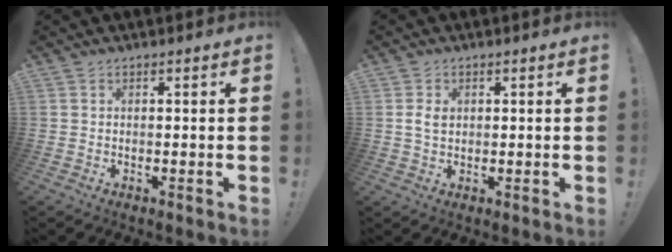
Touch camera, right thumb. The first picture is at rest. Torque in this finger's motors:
{"motor_torque": [0.00, 0.02, 0.00, 0.00, 0.00]}